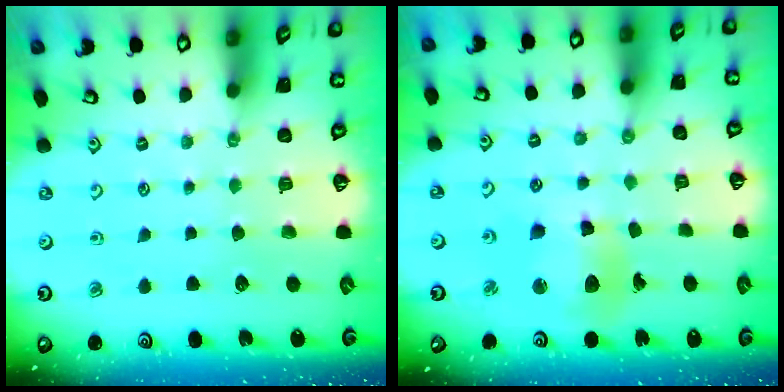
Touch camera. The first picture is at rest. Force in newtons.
{"total": 11.2, "press": 11.1, "slide": 1.5}